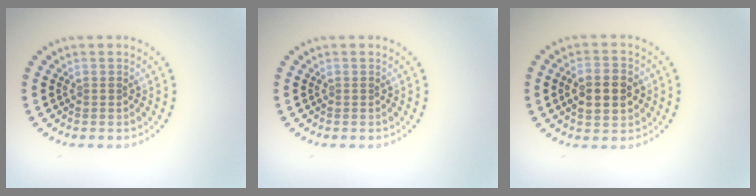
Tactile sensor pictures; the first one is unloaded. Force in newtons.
{"total": 0.0}
{"total": 4.6, "press": 4.6, "slide": 0.2}